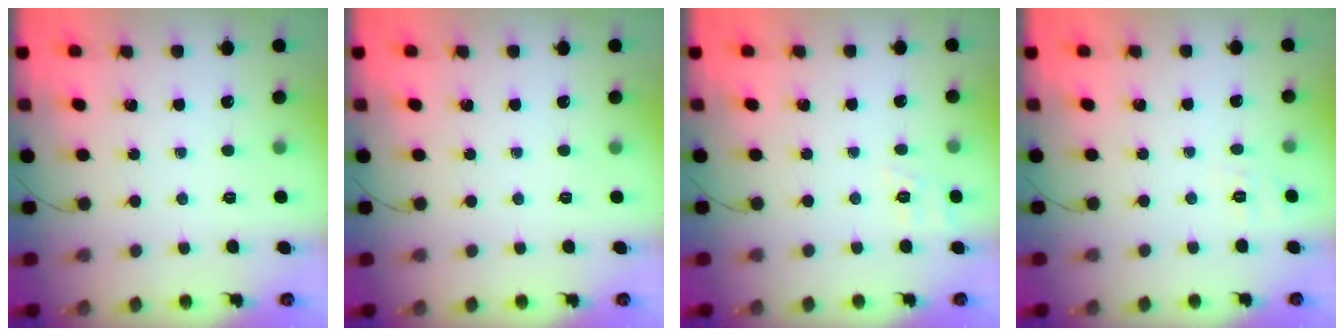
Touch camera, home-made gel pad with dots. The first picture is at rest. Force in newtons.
{"total": 0.0}
{"total": 7.6, "press": 7.5, "slide": 1.4}
{"total": 3.9, "press": 3.3, "slide": 2.0}